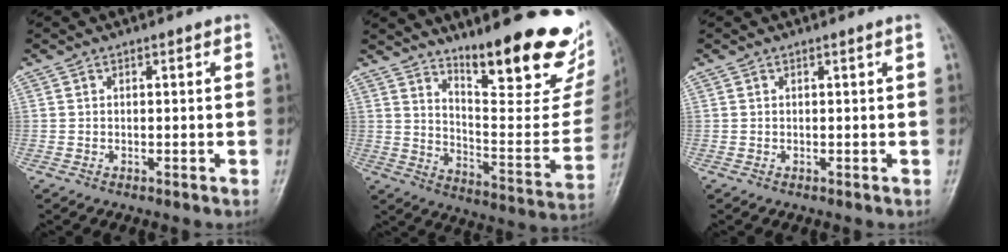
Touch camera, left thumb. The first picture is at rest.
{"total": 26.4, "force": [17.2, 7.1, 18.7], "torque": [-0.225, -0.100, 0.252]}
{"total": 0.0}